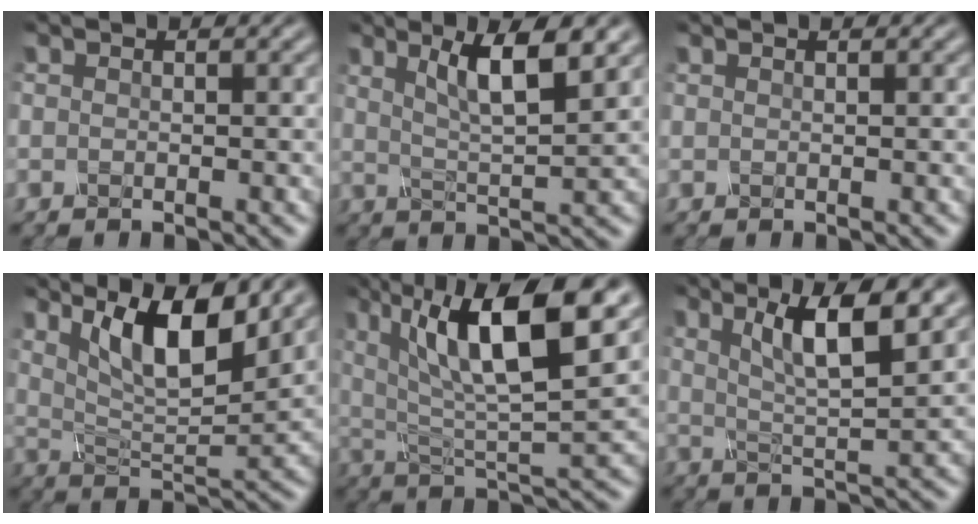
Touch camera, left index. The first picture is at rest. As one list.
[{"total": 5.5, "force": [2.6, 1.2, 4.7], "torque": [-0.077, -0.004, 0.040]}, {"total": 0.0}, {"total": 8.8, "force": [4.7, 2.5, 7.0], "torque": [-0.119, -0.006, 0.083]}, {"total": 12.0, "force": [5.1, 3.6, 10.2], "torque": [-0.180, 0.003, 0.084]}, {"total": 6.3, "force": [2.9, 1.4, 5.4], "torque": [-0.087, -0.005, 0.047]}]